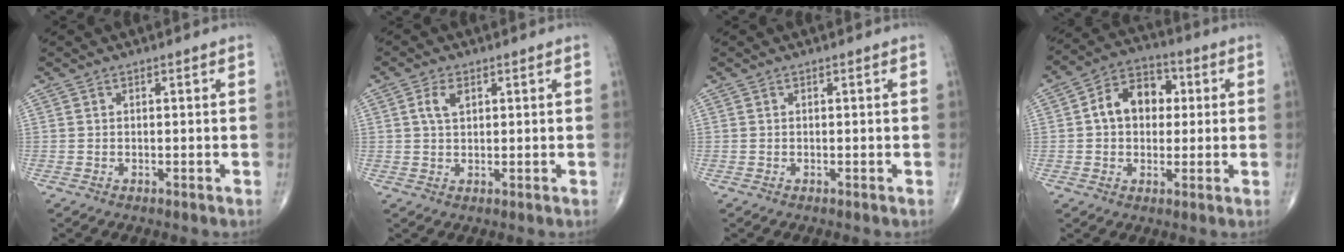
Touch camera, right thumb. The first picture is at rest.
{"total": 3.3, "force": [1.2, 1.9, 2.5], "torque": [-0.047, 0.002, 0.023]}
{"total": 0.0}
{"total": 10.5, "force": [1.4, 7.7, 7.1], "torque": [-0.087, 0.022, 0.014]}